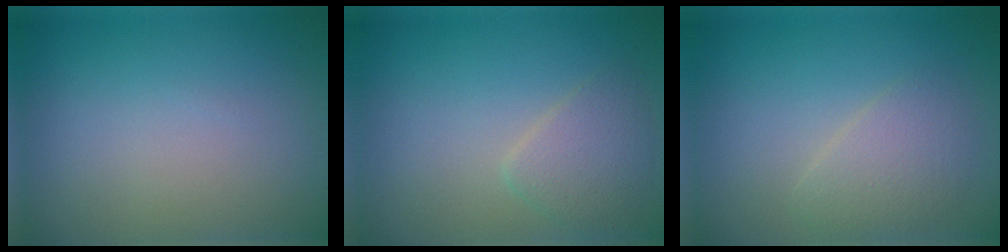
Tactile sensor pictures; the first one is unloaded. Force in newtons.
{"total": 2.4, "press": 2.4, "slide": 0.1}
{"total": 2.5, "press": 2.5, "slide": 0.1}